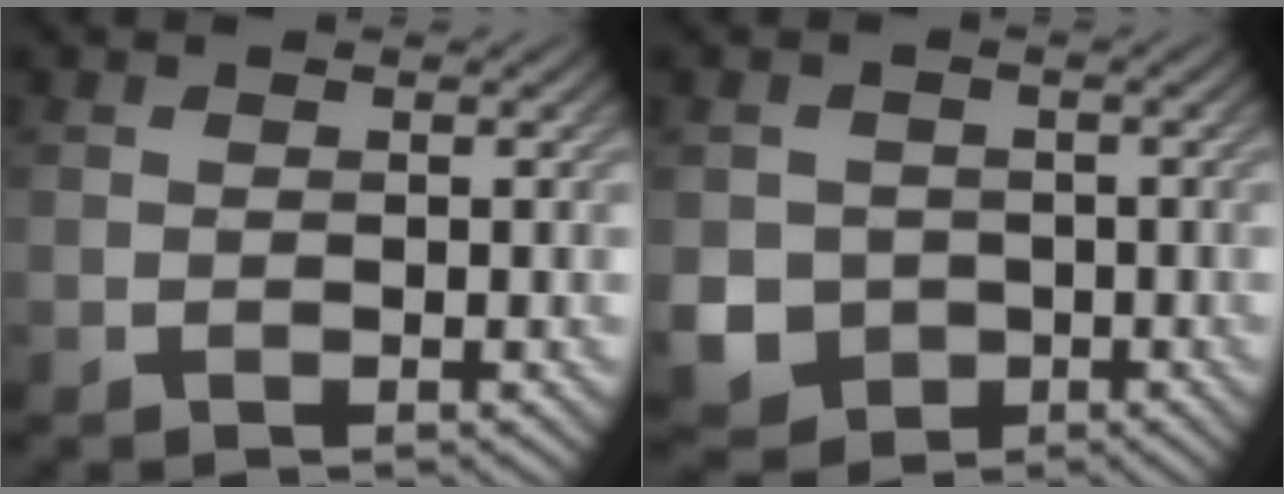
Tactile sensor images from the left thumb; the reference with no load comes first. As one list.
[{"total": 6.0, "force": [-1.6, 5.4, 1.9], "torque": [-0.050, -0.019, -0.045]}]